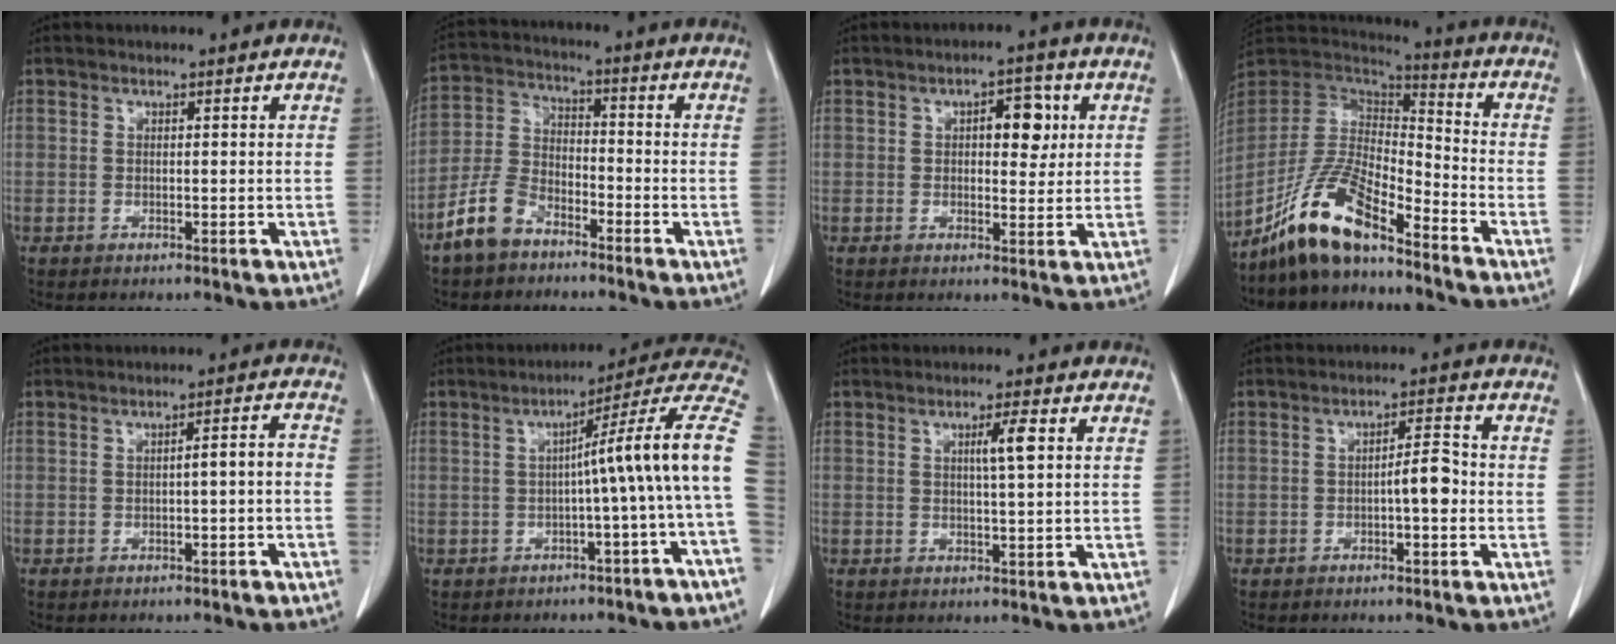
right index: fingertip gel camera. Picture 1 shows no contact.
{"total": 8.0, "force": [-5.6, 4.3, 3.8], "torque": [-0.094, 0.008, -0.115]}
{"total": 5.6, "force": [1.5, 2.5, 4.7], "torque": [-0.062, 0.011, 0.022]}
{"total": 13.3, "force": [-9.8, 3.1, 8.5], "torque": [-0.172, 0.008, -0.185]}
{"total": 2.9, "force": [-0.9, 0.4, 2.7], "torque": [-0.034, 0.011, -0.013]}
{"total": 12.8, "force": [-0.8, -1.9, 12.7], "torque": [-0.147, 0.031, -0.024]}
{"total": 3.3, "force": [0.9, -0.2, 3.2], "torque": [-0.051, -0.001, 0.014]}
{"total": 3.9, "force": [-1.0, 0.7, 3.7], "torque": [-0.053, 0.008, -0.015]}